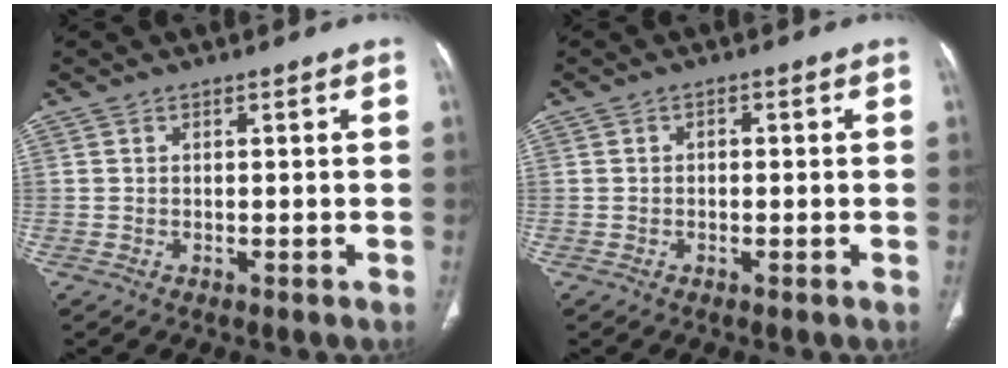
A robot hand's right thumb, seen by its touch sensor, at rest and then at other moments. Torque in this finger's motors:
{"motor_torque": [-0.13, 0.23, -0.16, 0.02, 0.06]}